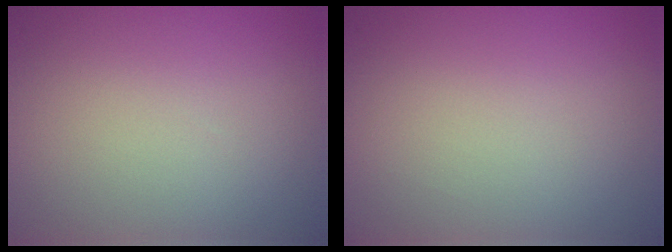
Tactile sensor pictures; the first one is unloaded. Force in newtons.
{"total": 0.0}